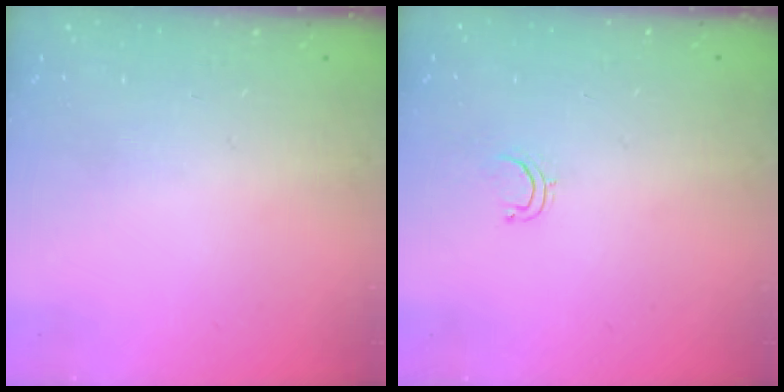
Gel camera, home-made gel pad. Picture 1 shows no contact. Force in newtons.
{"total": 3.3, "press": 3.2, "slide": 0.3}